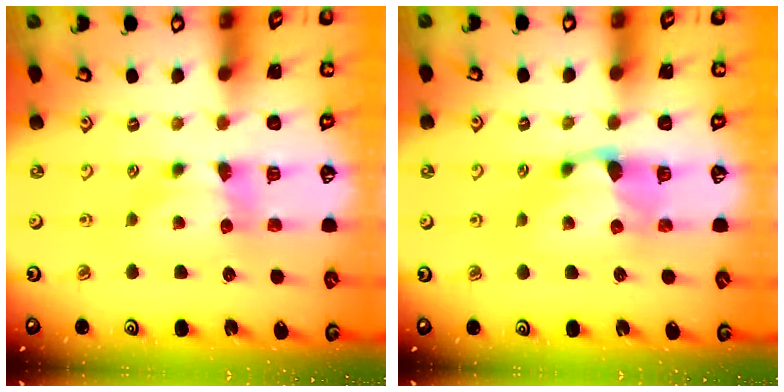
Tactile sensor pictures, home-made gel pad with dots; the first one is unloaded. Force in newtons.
{"total": 1.6, "press": 0.6, "slide": 1.5}